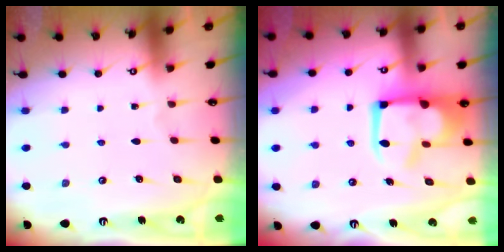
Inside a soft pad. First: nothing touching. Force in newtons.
{"total": 11.2, "press": 11.1, "slide": 1.4}